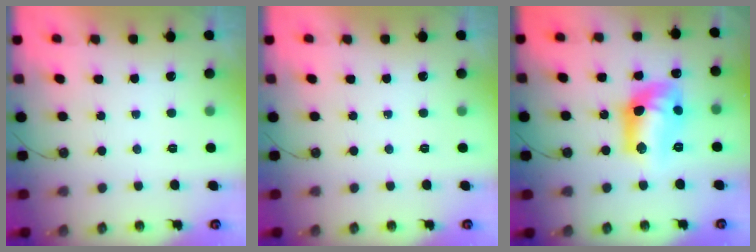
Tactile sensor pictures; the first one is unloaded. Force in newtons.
{"total": 0.0}
{"total": 14.0, "press": 13.9, "slide": 1.8}